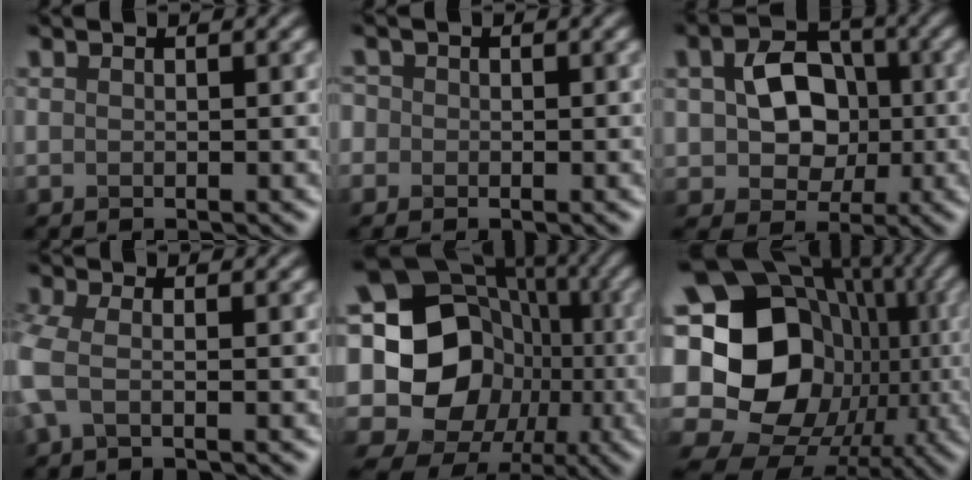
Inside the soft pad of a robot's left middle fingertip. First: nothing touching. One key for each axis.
{"total": 1.3, "fx": -0.8, "fy": 0.1, "fz": -1.1, "tx": 0.000, "ty": 0.000, "tz": -0.002}
{"total": 4.3, "fx": -0.2, "fy": 3.5, "fz": 2.5, "tx": -0.064, "ty": 0.000, "tz": 0.013}
{"total": 1.4, "fx": -1.0, "fy": 0.0, "fz": 1.0, "tx": -0.066, "ty": -0.004, "tz": -0.009}
{"total": 18.1, "fx": -0.9, "fy": 16.0, "fz": 8.4, "tx": -0.169, "ty": 0.006, "tz": -0.013}
{"total": 18.9, "fx": -0.6, "fy": 15.9, "fz": 10.1, "tx": -0.194, "ty": 0.006, "tz": 0.002}